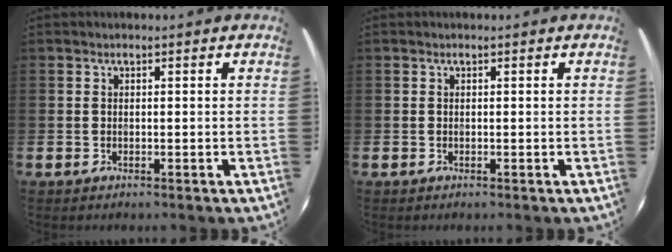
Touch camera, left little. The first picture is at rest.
{"total": 0.0}